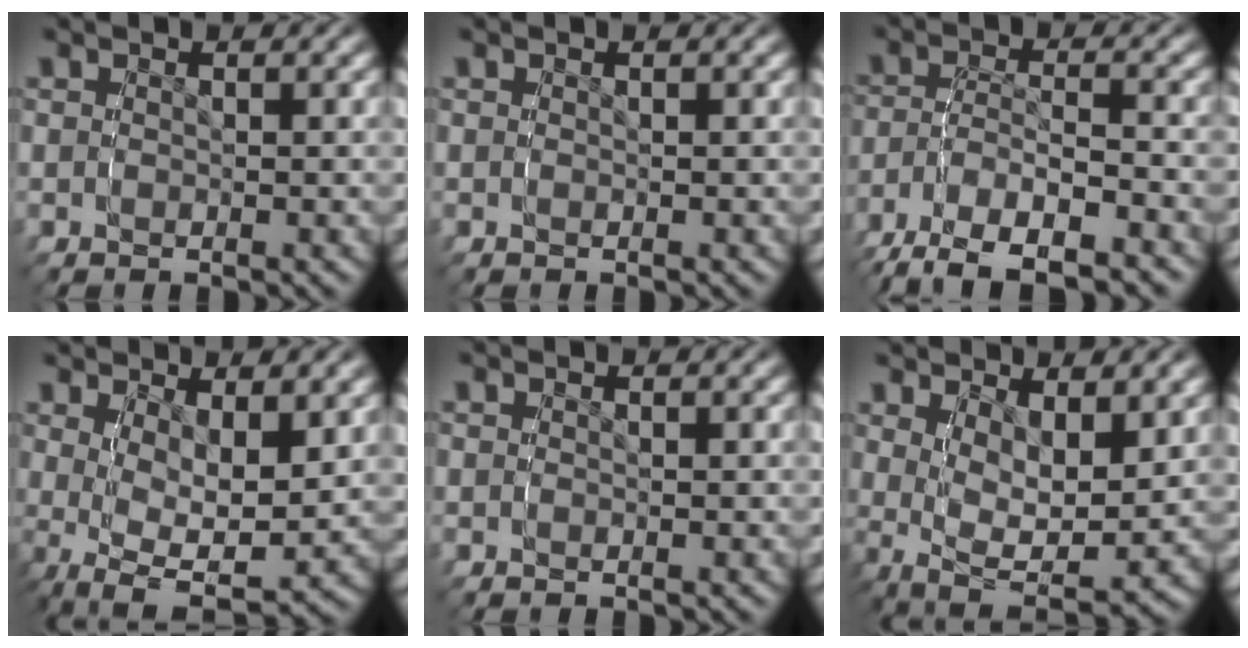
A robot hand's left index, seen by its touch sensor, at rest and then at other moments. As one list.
[{"total": 1.1, "force": [-0.2, -0.9, -0.6], "torque": [0.015, -0.007, 0.004]}, {"total": 7.9, "force": [-5.6, 3.2, 4.5], "torque": [-0.084, -0.030, -0.071]}, {"total": 6.6, "force": [-2.0, 4.0, 4.9], "torque": [-0.111, -0.054, -0.013]}, {"total": 0.0}, {"total": 6.7, "force": [-0.7, 4.3, 5.1], "torque": [-0.103, -0.048, 0.004]}]